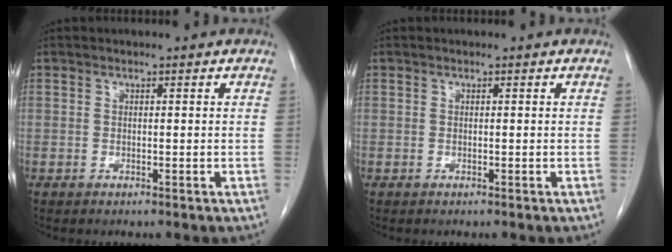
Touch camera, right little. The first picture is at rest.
{"total": 0.0}